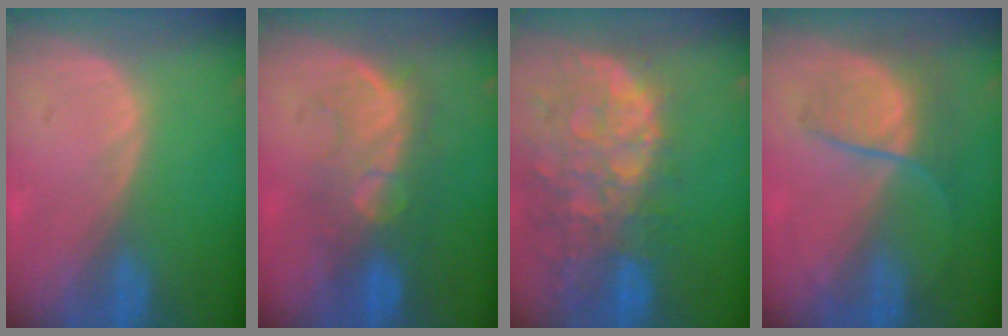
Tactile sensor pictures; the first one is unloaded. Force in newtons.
{"total": 8.4, "press": 8.0, "slide": 2.5}
{"total": 13.8, "press": 11.1, "slide": 8.1}
{"total": 6.6, "press": 6.2, "slide": 2.3}